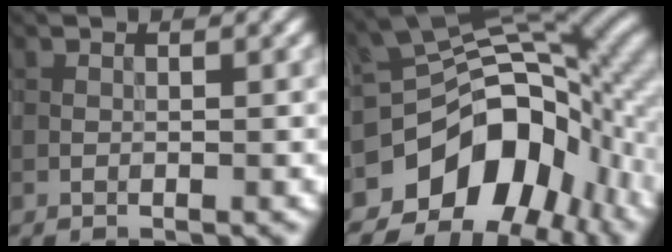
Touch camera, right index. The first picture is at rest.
{"total": 12.5, "force": [-5.4, 8.2, 7.7], "torque": [-0.118, 0.001, -0.100]}